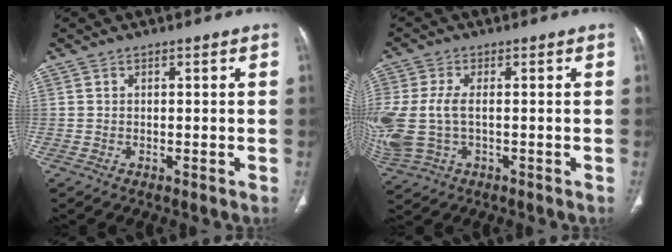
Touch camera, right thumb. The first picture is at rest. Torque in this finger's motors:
{"motor_torque": [0.09, 0.10, 1.59, 0.12, 0.34]}